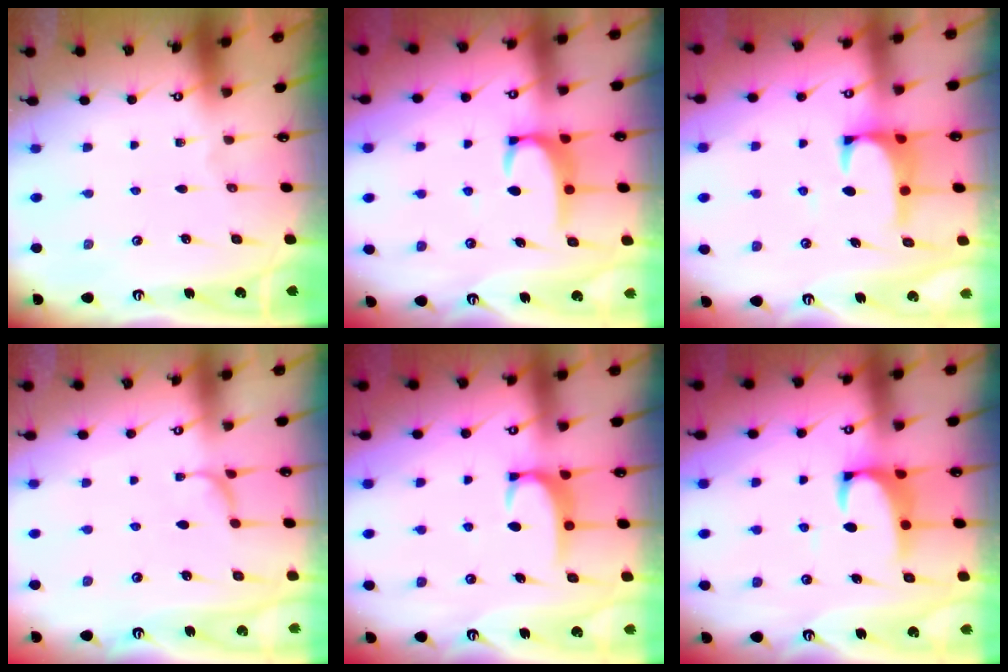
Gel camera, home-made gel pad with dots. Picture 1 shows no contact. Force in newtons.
{"total": 3.2, "press": 3.2, "slide": 0.3}
{"total": 2.7, "press": 2.5, "slide": 0.8}
{"total": 2.6, "press": 2.6, "slide": 0.5}
{"total": 2.7, "press": 2.7, "slide": 0.4}
{"total": 2.5, "press": 2.3, "slide": 1.0}